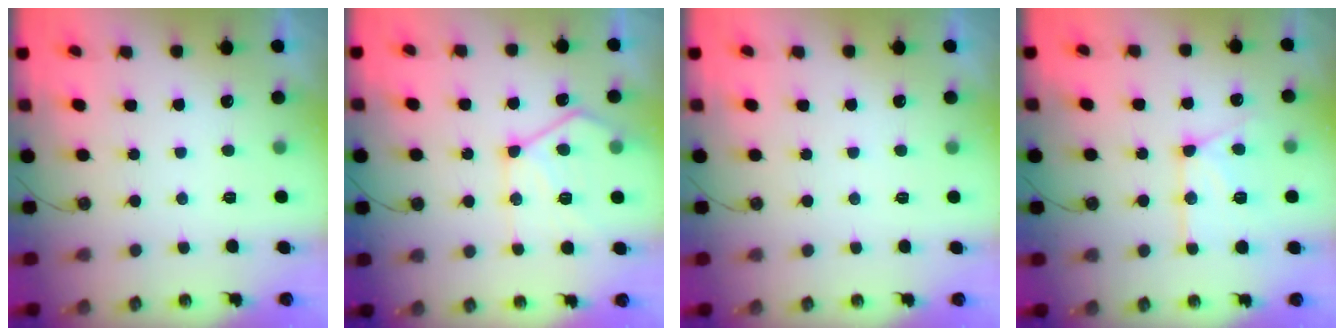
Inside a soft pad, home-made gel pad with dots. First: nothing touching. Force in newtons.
{"total": 13.5, "press": 13.4, "slide": 1.2}
{"total": 2.8, "press": 2.8, "slide": 0.5}
{"total": 13.4, "press": 13.3, "slide": 1.2}